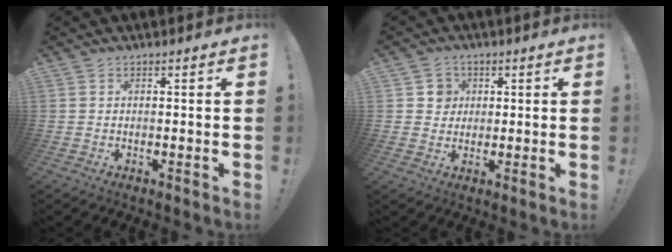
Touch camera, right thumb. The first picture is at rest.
{"total": 4.7, "force": [1.3, 4.4, 0.8], "torque": [-0.002, -0.006, 0.022]}